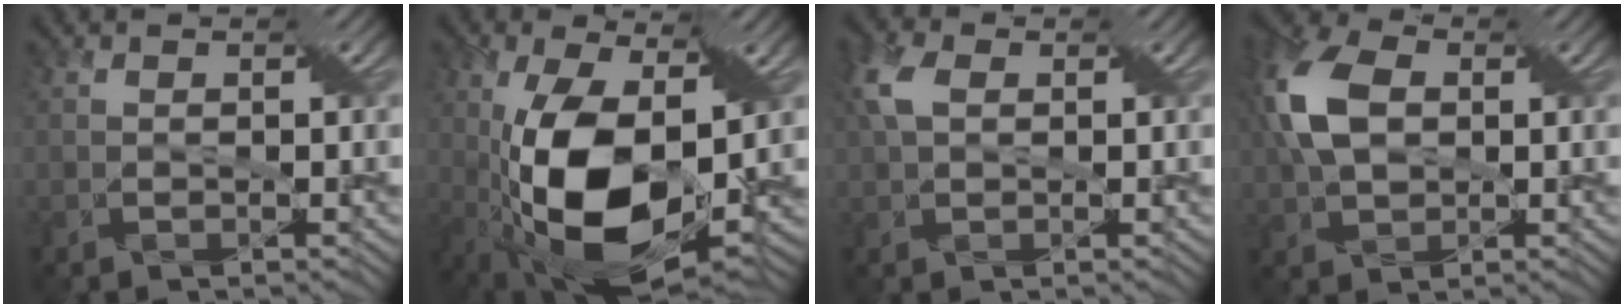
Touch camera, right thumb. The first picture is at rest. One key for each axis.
{"total": 14.8, "fx": -1.0, "fy": 7.2, "fz": 12.9, "tx": -0.272, "ty": -0.026, "tz": -0.016}
{"total": 5.4, "fx": 1.3, "fy": 3.2, "fz": 4.2, "tx": -0.118, "ty": 0.009, "tz": 0.016}
{"total": 10.3, "fx": 1.6, "fy": 6.4, "fz": 8.0, "tx": -0.214, "ty": 0.018, "tz": 0.017}